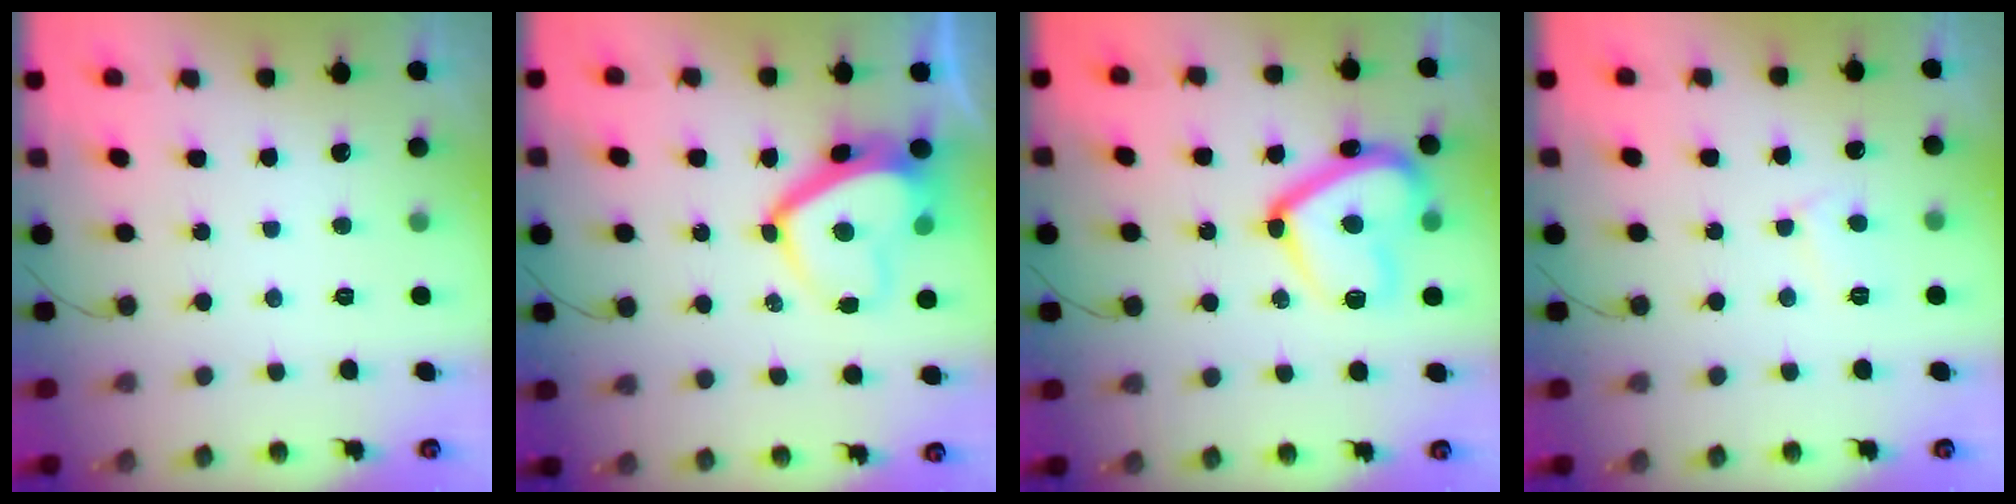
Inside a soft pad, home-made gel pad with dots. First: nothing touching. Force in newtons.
{"total": 10.2, "press": 10.0, "slide": 1.9}
{"total": 17.4, "press": 17.3, "slide": 1.3}
{"total": 4.7, "press": 4.6, "slide": 0.5}